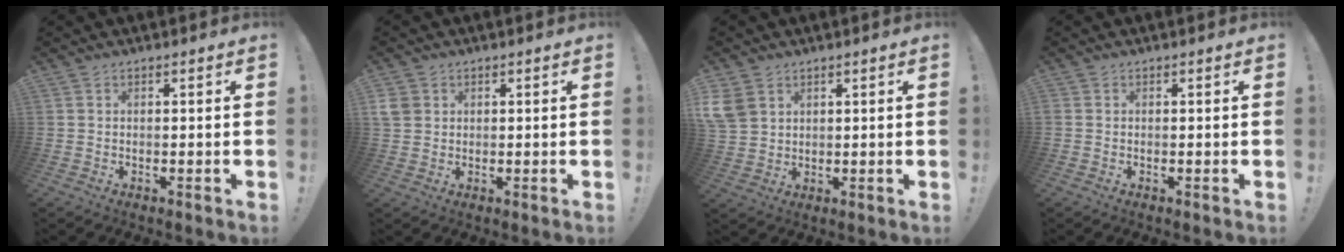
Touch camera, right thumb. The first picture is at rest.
{"total": 4.1, "force": [1.5, 3.5, 1.5], "torque": [-0.025, 0.002, 0.033]}
{"total": 6.8, "force": [3.2, 5.0, 3.2], "torque": [-0.066, -0.008, 0.064]}
{"total": 0.0}